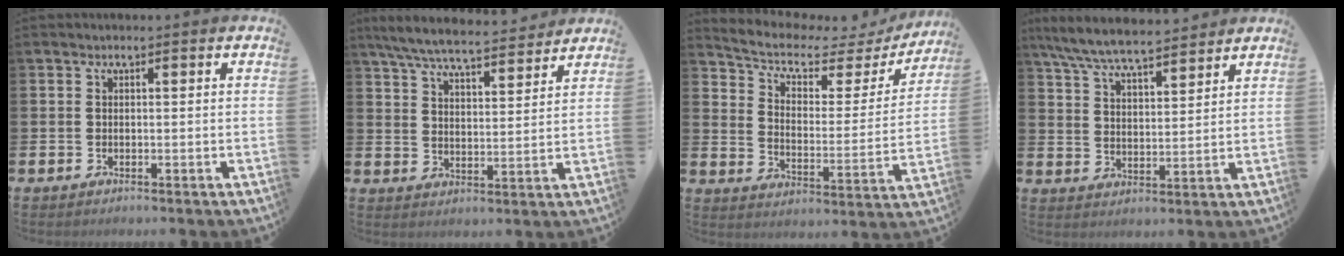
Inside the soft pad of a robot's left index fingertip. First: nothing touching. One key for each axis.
{"total": 6.8, "fx": 6.4, "fy": 0.8, "fz": 2.2, "tx": -0.072, "ty": -0.038, "tz": 0.113}
{"total": 5.3, "fx": 4.3, "fy": 2.2, "fz": 2.0, "tx": -0.066, "ty": -0.036, "tz": 0.063}
{"total": 6.8, "fx": 6.5, "fy": 0.6, "fz": 1.9, "tx": -0.067, "ty": -0.034, "tz": 0.117}